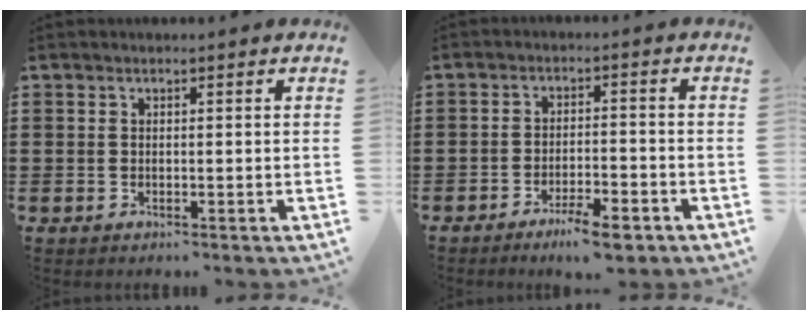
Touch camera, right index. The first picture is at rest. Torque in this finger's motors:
{"motor_torque": [2.09, -0.05, 0.33, 0.09]}